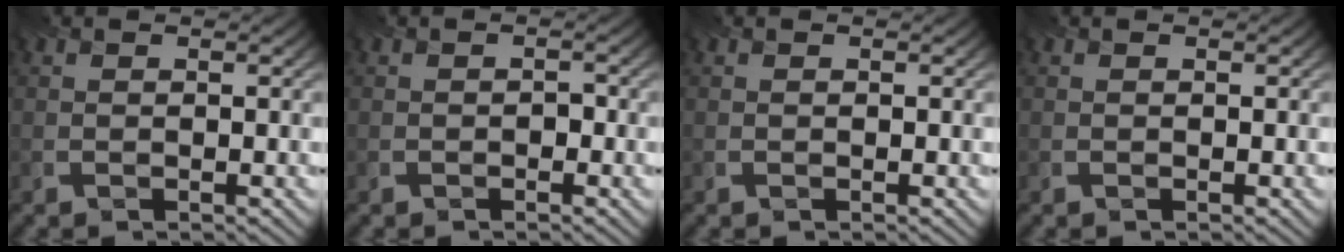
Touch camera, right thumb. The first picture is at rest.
{"total": 0.9, "force": [-0.4, 0.6, 0.5], "torque": [-0.007, -0.001, -0.008]}
{"total": 0.0}
{"total": 0.0}